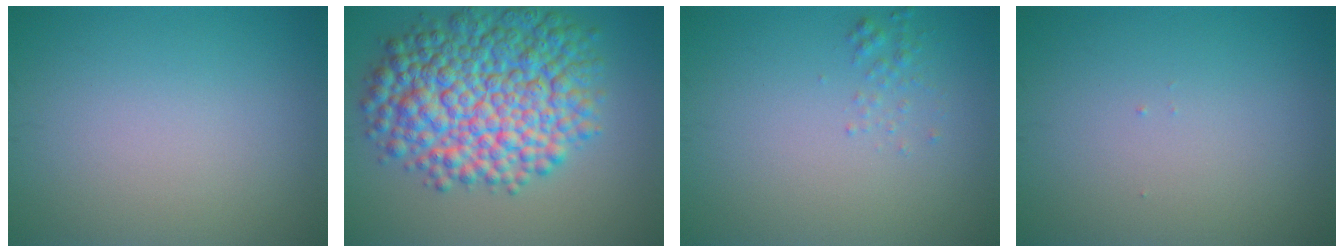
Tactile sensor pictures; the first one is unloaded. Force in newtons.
{"total": 11.6, "press": 11.6, "slide": 0.1}
{"total": 1.0, "press": 1.0, "slide": 0.0}
{"total": 0.0}